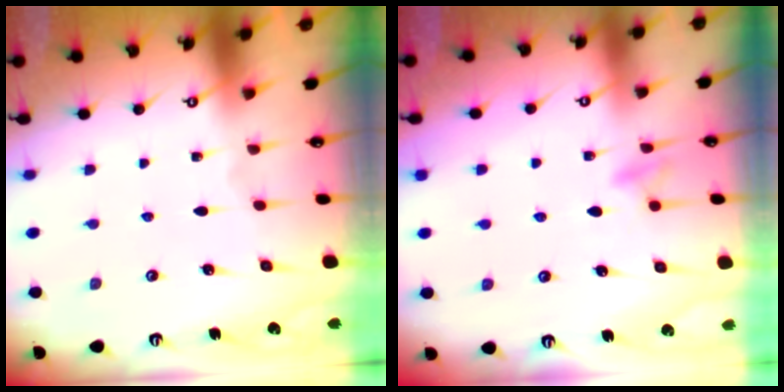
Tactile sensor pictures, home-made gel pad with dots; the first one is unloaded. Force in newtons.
{"total": 7.3, "press": 7.2, "slide": 0.7}